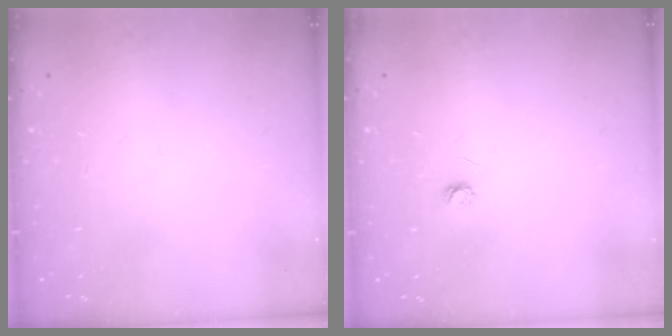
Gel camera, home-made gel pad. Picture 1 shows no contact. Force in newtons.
{"total": 2.9, "press": 2.9, "slide": 0.3}